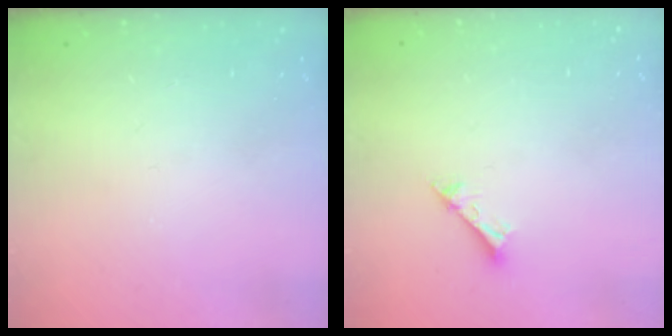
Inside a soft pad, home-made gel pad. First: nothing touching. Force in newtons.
{"total": 2.2, "press": 2.1, "slide": 0.4}